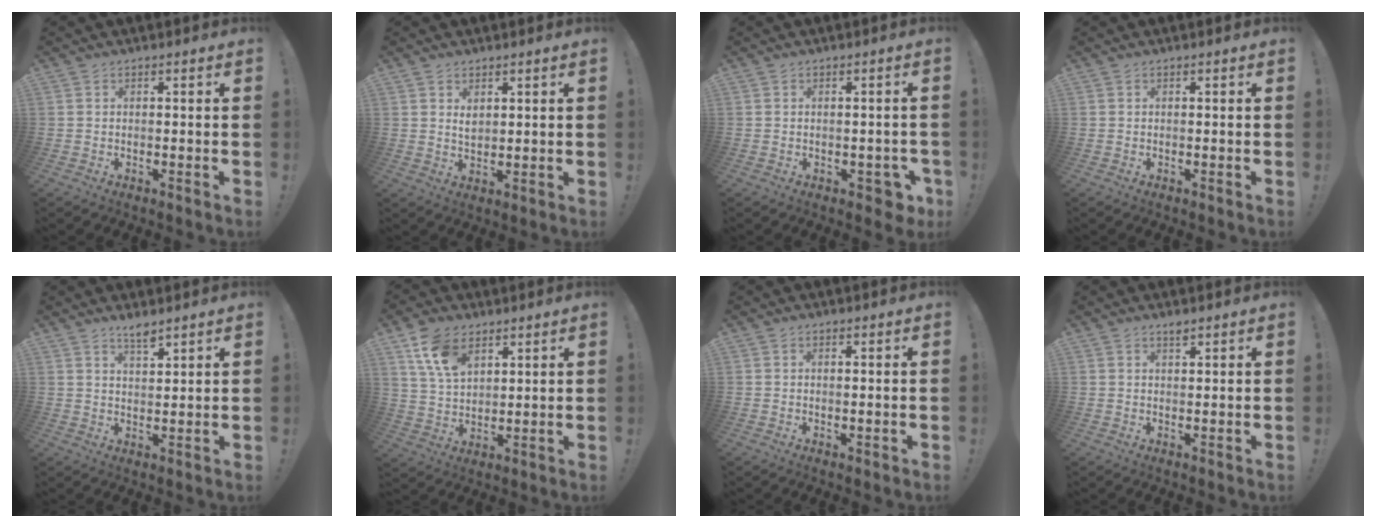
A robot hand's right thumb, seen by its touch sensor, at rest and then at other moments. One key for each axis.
{"total": 3.0, "fx": 1.6, "fy": 2.1, "fz": 1.5, "tx": -0.018, "ty": -0.007, "tz": 0.027}
{"total": 3.2, "fx": -0.6, "fy": 2.4, "fz": 2.0, "tx": -0.014, "ty": 0.006, "tz": -0.007}
{"total": 0.0}
{"total": 4.0, "fx": 3.5, "fy": 0.8, "fz": 1.9, "tx": -0.029, "ty": -0.024, "tz": 0.059}
{"total": 11.0, "fx": 6.4, "fy": 6.5, "fz": 6.1, "tx": -0.119, "ty": -0.018, "tz": 0.126}
{"total": 0.8, "fx": 0.5, "fy": 0.4, "fz": 0.5, "tx": 0.003, "ty": -0.005, "tz": 0.006}
{"total": 1.7, "fx": 1.5, "fy": 0.4, "fz": 0.5, "tx": -0.003, "ty": -0.009, "tz": 0.026}